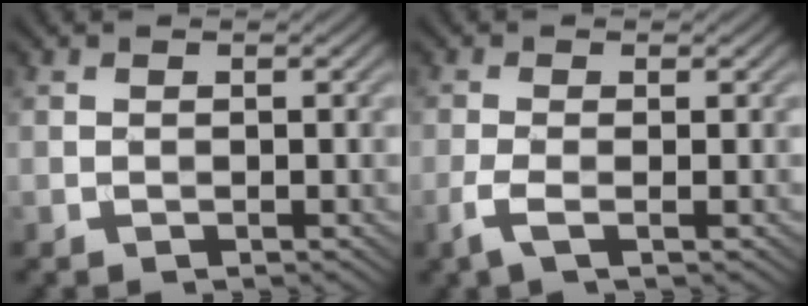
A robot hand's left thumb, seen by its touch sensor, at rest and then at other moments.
{"total": 2.6, "force": [-1.1, 0.6, 2.3], "torque": [-0.057, 0.000, -0.030]}